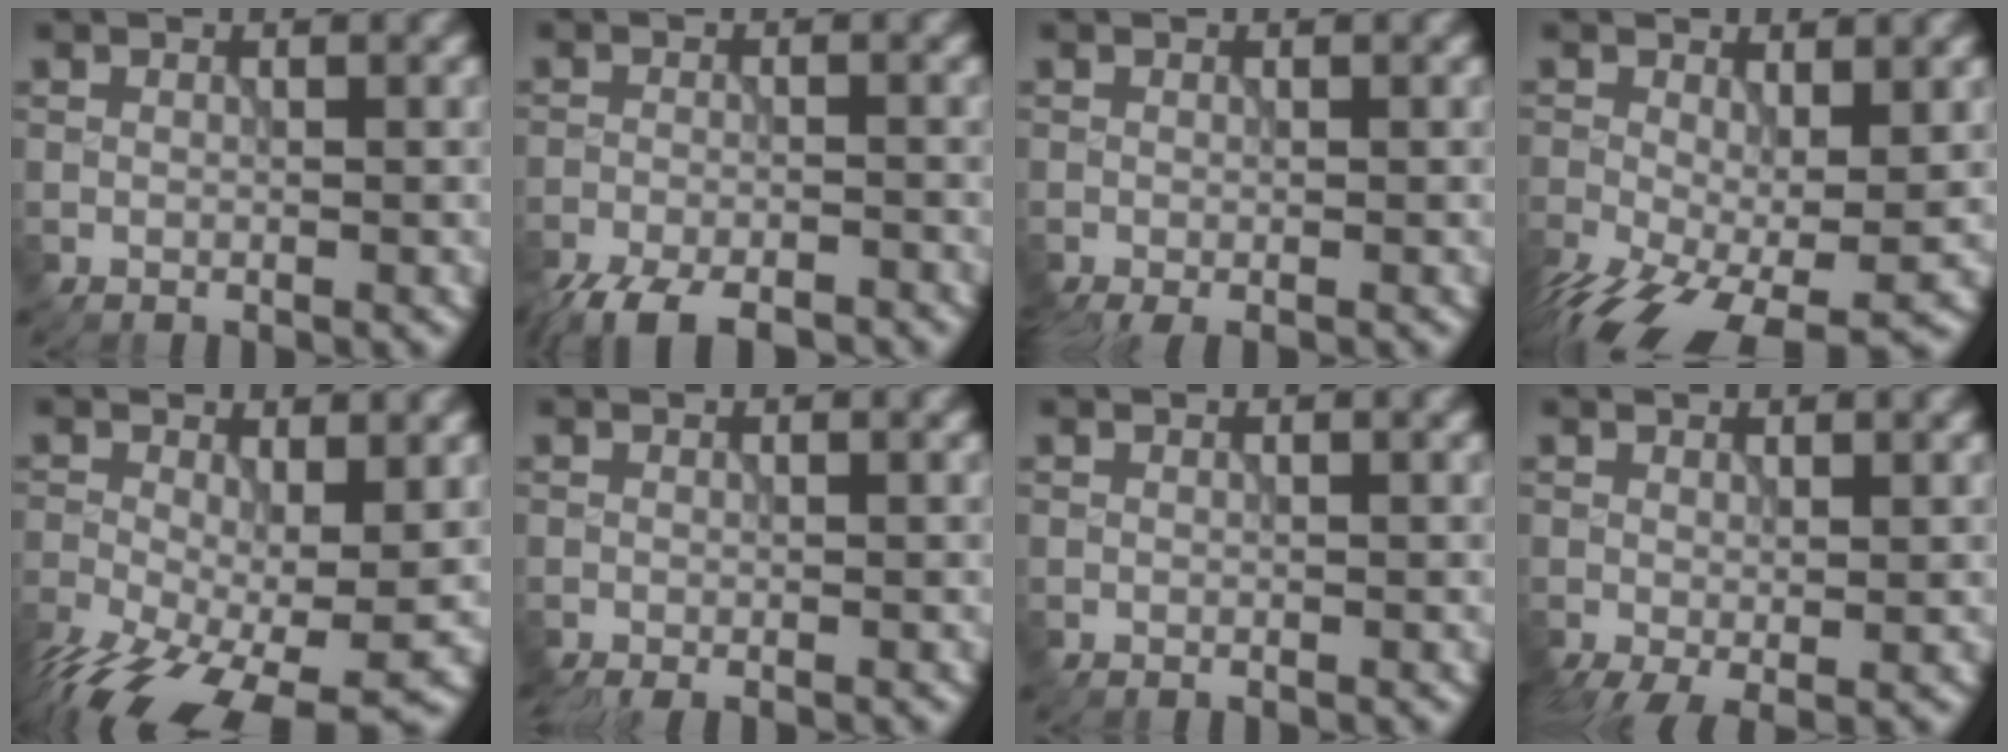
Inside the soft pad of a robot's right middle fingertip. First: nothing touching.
{"total": 7.9, "force": [-6.8, 1.9, 3.5], "torque": [-0.063, -0.031, -0.108]}
{"total": 2.4, "force": [-1.7, 0.4, 1.6], "torque": [-0.026, -0.010, -0.032]}
{"total": 11.3, "force": [-4.8, 5.1, 8.9], "torque": [-0.183, -0.050, -0.070]}
{"total": 12.6, "force": [-5.2, 5.6, 9.9], "torque": [-0.196, -0.046, -0.078]}
{"total": 1.7, "force": [-1.3, 0.2, 1.0], "torque": [-0.016, -0.009, -0.024]}
{"total": 0.0}
{"total": 2.0, "force": [-0.5, 0.7, 1.8], "torque": [-0.038, -0.010, -0.009]}